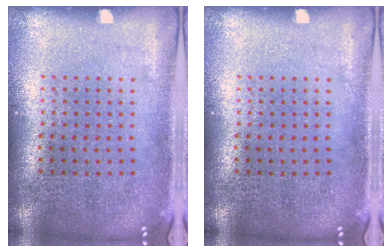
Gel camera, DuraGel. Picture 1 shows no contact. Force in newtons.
{"total": 0.0}